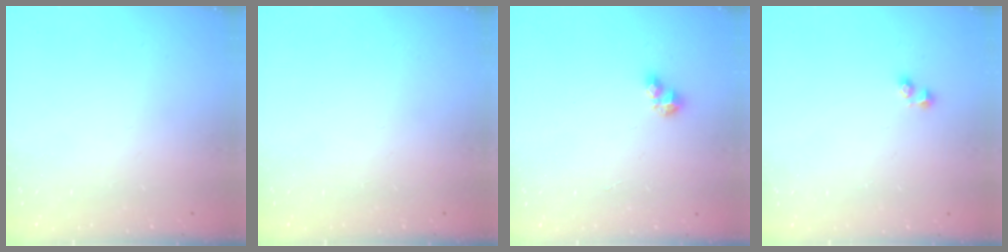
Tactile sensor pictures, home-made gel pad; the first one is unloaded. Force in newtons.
{"total": 0.0}
{"total": 4.3, "press": 4.3, "slide": 0.4}
{"total": 2.2, "press": 2.0, "slide": 0.9}